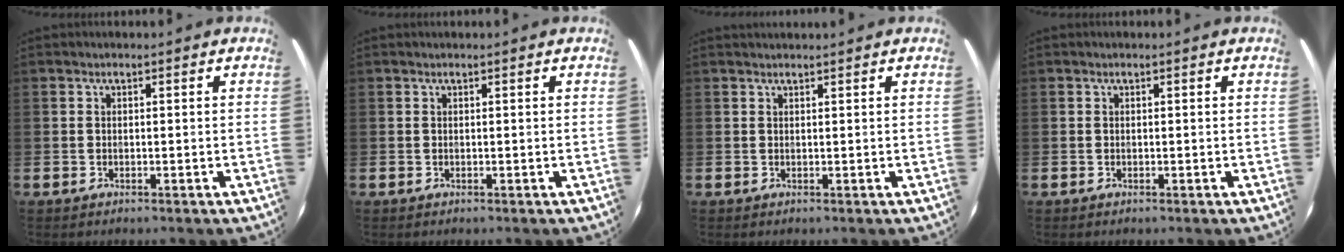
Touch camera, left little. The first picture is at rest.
{"total": 0.0}
{"total": 0.8, "force": [0.8, 0.0, 0.0], "torque": [0.000, 0.001, 0.015]}
{"total": 0.0}